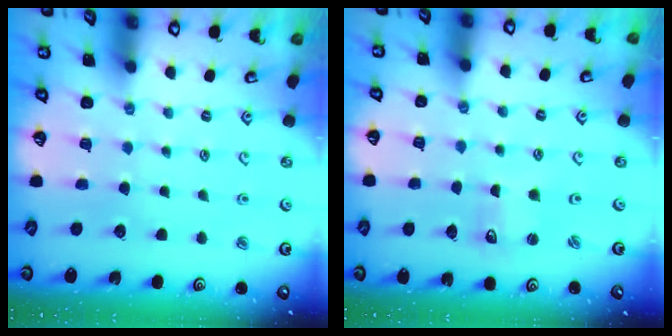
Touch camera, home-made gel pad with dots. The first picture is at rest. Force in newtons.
{"total": 0.7, "press": 0.7, "slide": 0.1}